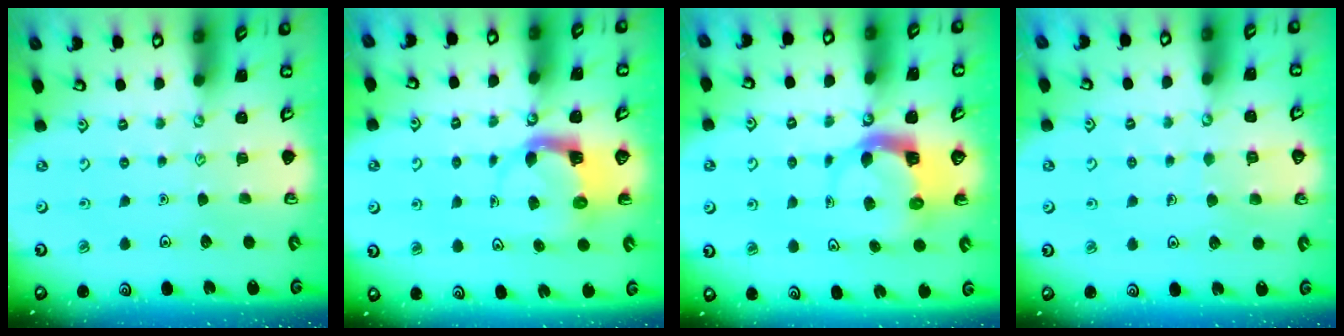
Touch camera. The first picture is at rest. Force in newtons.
{"total": 4.0, "press": 4.0, "slide": 0.2}
{"total": 4.8, "press": 4.7, "slide": 0.8}
{"total": 6.0, "press": 6.0, "slide": 0.5}